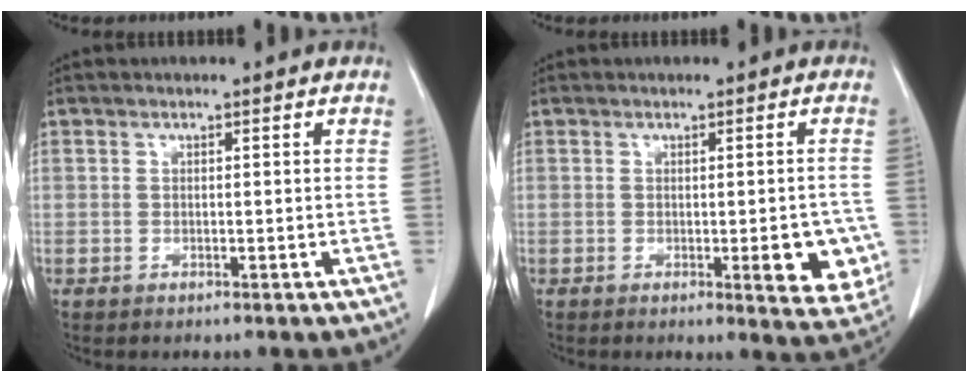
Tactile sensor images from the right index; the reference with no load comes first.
{"total": 6.7, "force": [-1.4, 1.6, 6.4], "torque": [-0.067, -0.009, -0.015]}